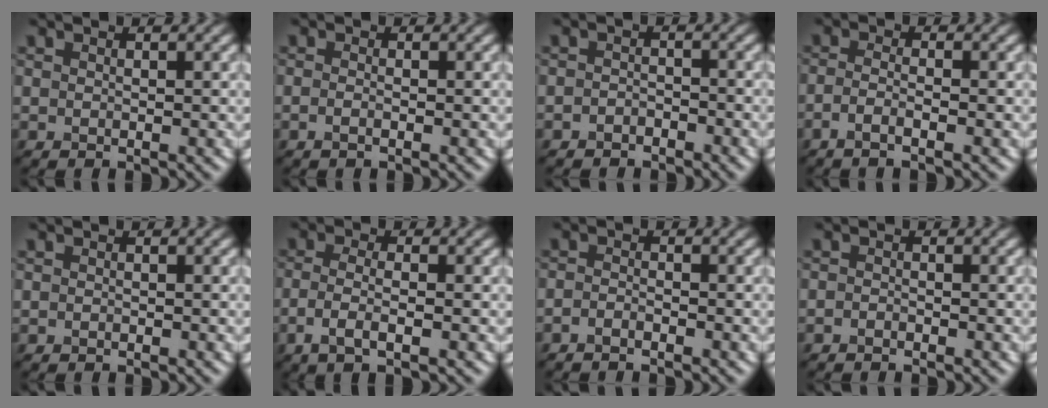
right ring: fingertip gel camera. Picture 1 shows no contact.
{"total": 0.9, "force": [-0.4, 0.4, 0.8], "torque": [-0.014, -0.005, -0.010]}
{"total": 1.4, "force": [-1.1, 0.8, 0.3], "torque": [-0.002, 0.005, -0.023]}
{"total": 2.1, "force": [-1.1, 0.5, 1.7], "torque": [-0.031, -0.005, -0.030]}
{"total": 0.0}
{"total": 3.1, "force": [-1.0, 1.0, 2.7], "torque": [-0.058, -0.002, -0.025]}
{"total": 1.1, "force": [-0.9, 0.3, 0.6], "torque": [-0.014, -0.002, -0.021]}
{"total": 0.7, "force": [-0.7, 0.2, 0.2], "torque": [-0.004, -0.001, -0.014]}